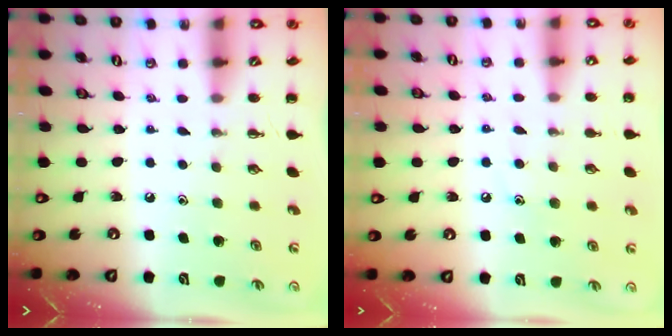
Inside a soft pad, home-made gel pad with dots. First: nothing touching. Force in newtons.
{"total": 6.6, "press": 6.4, "slide": 1.8}